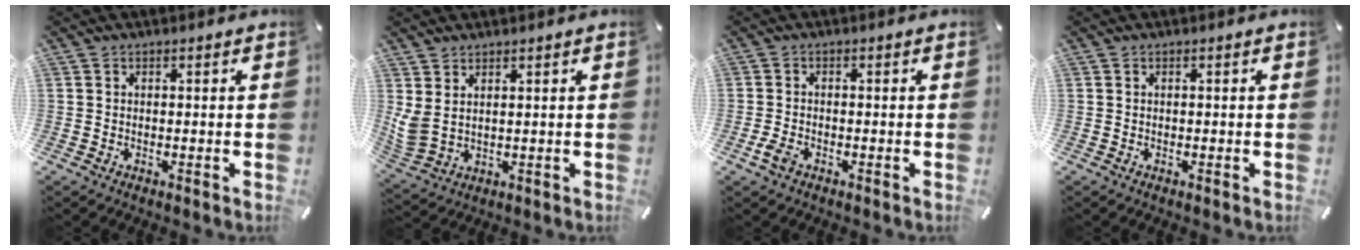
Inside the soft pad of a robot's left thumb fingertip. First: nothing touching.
{"total": 4.6, "force": [2.5, 2.8, 2.6], "torque": [-0.073, -0.016, 0.048]}
{"total": 2.5, "force": [-1.3, 1.6, 1.4], "torque": [-0.038, 0.000, -0.025]}
{"total": 0.0}